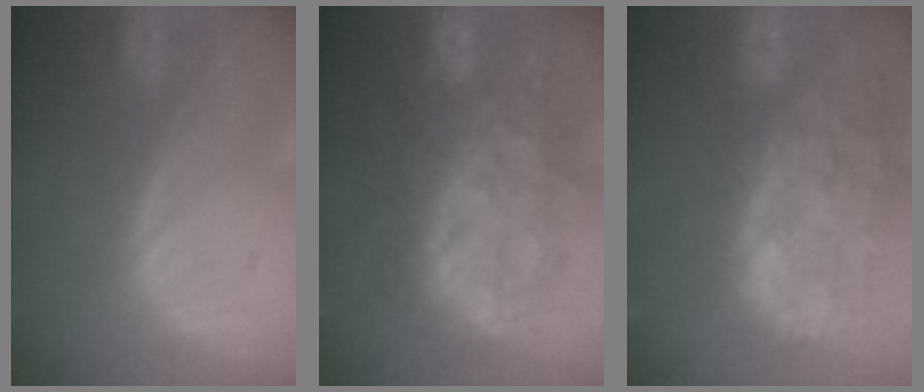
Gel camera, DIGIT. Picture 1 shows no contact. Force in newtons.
{"total": 12.2, "press": 12.2, "slide": 1.3}
{"total": 14.5, "press": 11.7, "slide": 8.6}